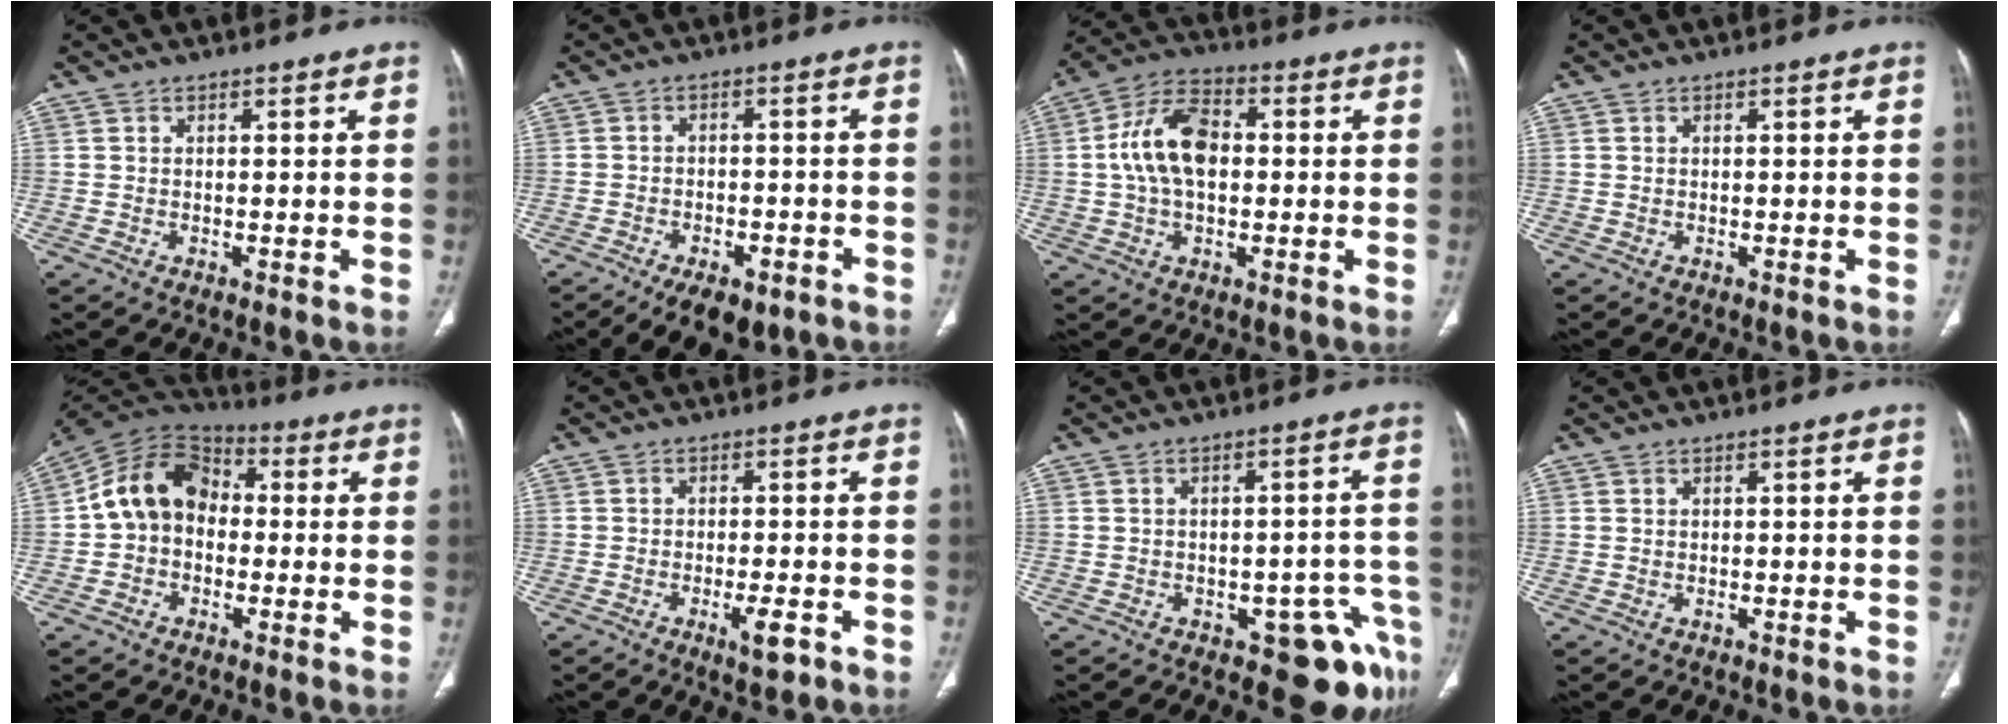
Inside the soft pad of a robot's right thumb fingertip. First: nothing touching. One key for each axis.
{"total": 11.3, "fx": -7.4, "fy": 5.7, "fz": 6.2, "tx": -0.077, "ty": 0.027, "tz": -0.103}
{"total": 12.1, "fx": 0.8, "fy": 7.4, "fz": 9.5, "tx": -0.179, "ty": 0.026, "tz": 0.007}
{"total": 0.0}
{"total": 12.4, "fx": -0.1, "fy": 9.8, "fz": 7.6, "tx": -0.116, "ty": 0.040, "tz": -0.020}
{"total": 4.1, "fx": -2.1, "fy": 1.3, "fz": 3.3, "tx": -0.049, "ty": 0.005, "tz": -0.030}
{"total": 9.2, "fx": -5.4, "fy": 4.5, "fz": 6.0, "tx": -0.033, "ty": 0.034, "tz": -0.065}
{"total": 0.0}